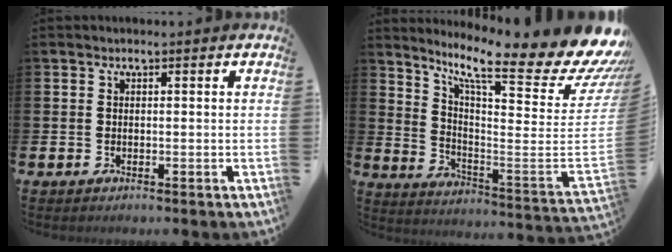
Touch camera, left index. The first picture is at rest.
{"total": 13.4, "force": [9.8, 3.1, 8.6], "torque": [-0.140, -0.100, 0.152]}